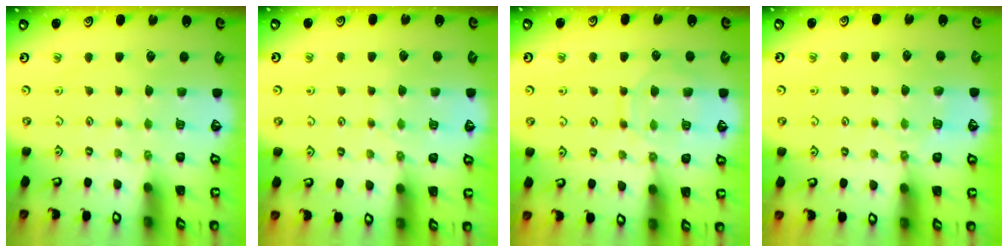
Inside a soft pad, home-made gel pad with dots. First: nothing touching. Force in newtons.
{"total": 6.3, "press": 6.3, "slide": 0.7}
{"total": 11.3, "press": 11.2, "slide": 1.1}
{"total": 4.0, "press": 3.9, "slide": 0.6}